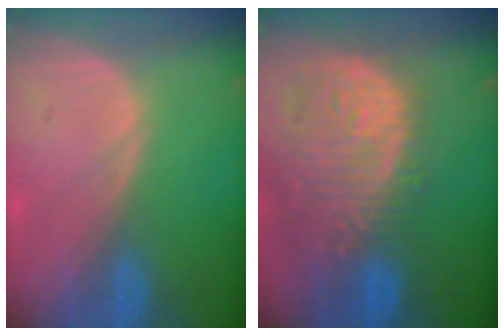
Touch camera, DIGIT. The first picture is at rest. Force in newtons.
{"total": 14.0, "press": 11.5, "slide": 7.9}